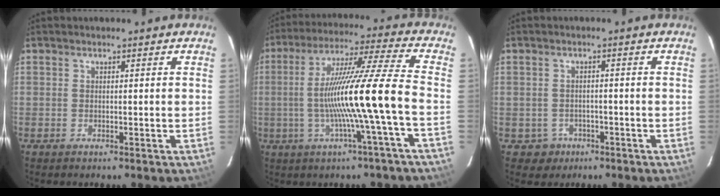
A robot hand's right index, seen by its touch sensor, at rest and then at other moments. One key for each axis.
{"total": 15.5, "fx": -3.6, "fy": -2.4, "fz": 14.9, "tx": -0.256, "ty": -0.004, "tz": -0.062}
{"total": 3.7, "fx": -1.6, "fy": 3.4, "fz": 0.2, "tx": -0.017, "ty": 0.011, "tz": -0.017}